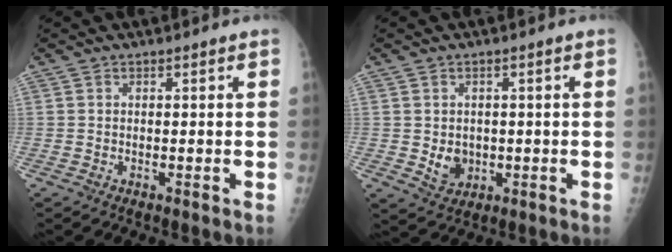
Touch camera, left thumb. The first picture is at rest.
{"total": 4.3, "force": [-0.3, 3.6, 2.3], "torque": [-0.019, -0.002, 0.007]}